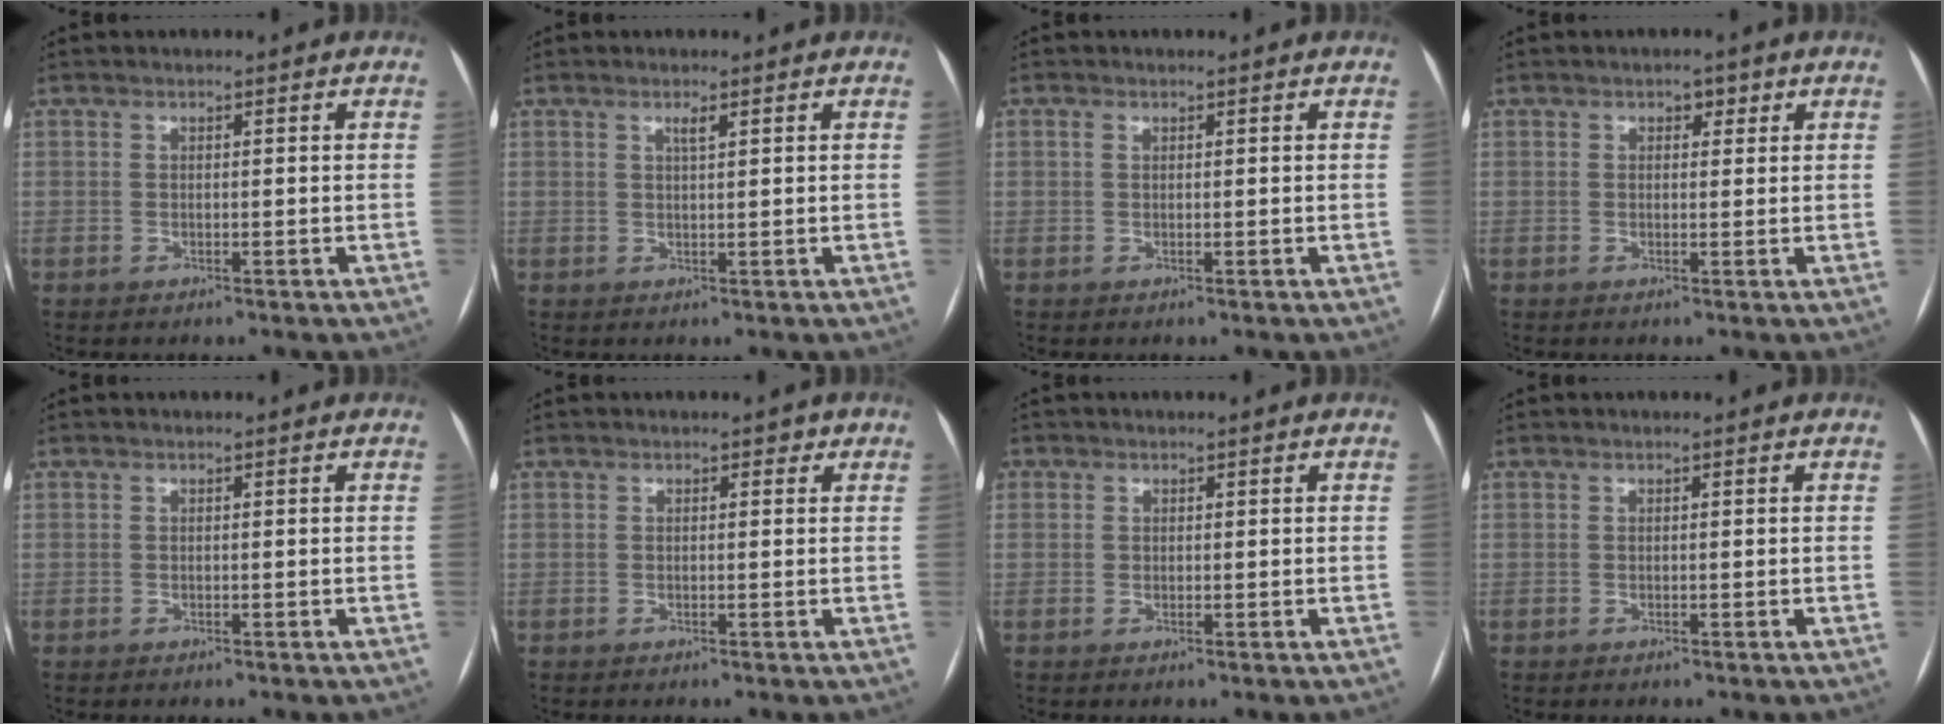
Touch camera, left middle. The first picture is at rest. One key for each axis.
{"total": 1.3, "fx": 0.7, "fy": 0.0, "fz": 1.0, "tx": -0.021, "ty": 0.001, "tz": 0.013}
{"total": 0.6, "fx": 0.3, "fy": 0.4, "fz": 0.4, "tx": -0.013, "ty": 0.009, "tz": 0.006}
{"total": 1.7, "fx": 0.9, "fy": 1.1, "fz": 1.0, "tx": -0.011, "ty": 0.007, "tz": 0.011}
{"total": 0.0}
{"total": 1.0, "fx": 0.6, "fy": 0.7, "fz": 0.4, "tx": 0.002, "ty": 0.001, "tz": 0.002}
{"total": 1.0, "fx": 0.3, "fy": 1.0, "fz": 0.1, "tx": 0.006, "ty": 0.001, "tz": 0.002}
{"total": 0.0}